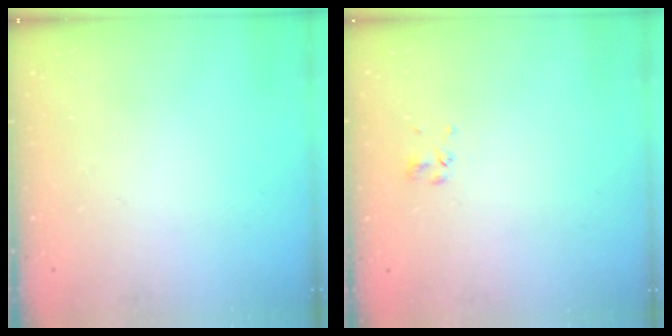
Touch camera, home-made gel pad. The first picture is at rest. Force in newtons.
{"total": 2.5, "press": 2.3, "slide": 0.9}